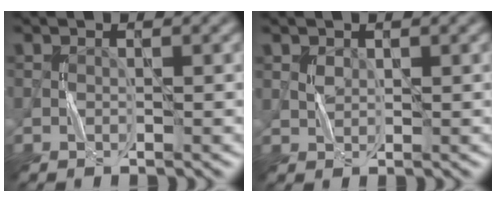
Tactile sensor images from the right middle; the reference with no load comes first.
{"total": 1.0, "force": [0.6, 0.7, 0.4], "torque": [-0.012, 0.001, 0.015]}